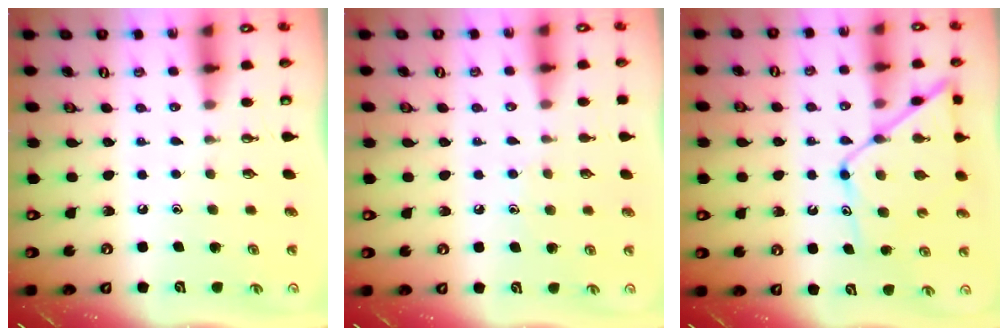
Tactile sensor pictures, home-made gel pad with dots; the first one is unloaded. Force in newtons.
{"total": 7.3, "press": 7.3, "slide": 0.7}
{"total": 13.1, "press": 13.0, "slide": 1.1}